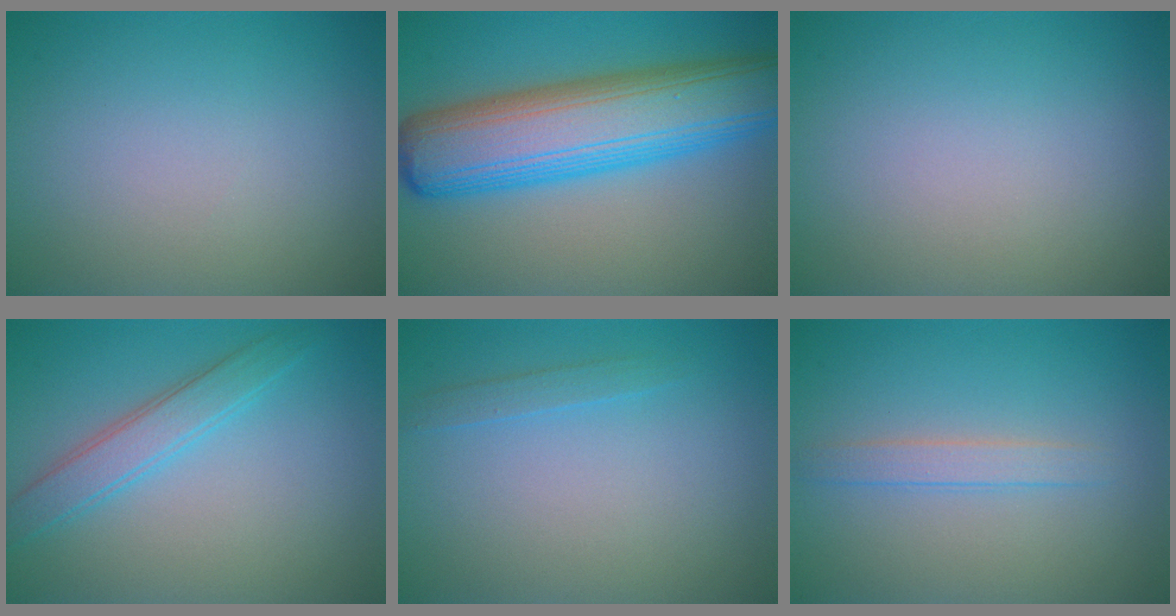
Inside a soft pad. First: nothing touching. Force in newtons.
{"total": 11.9, "press": 11.9, "slide": 0.2}
{"total": 0.0}
{"total": 3.0, "press": 3.0, "slide": 0.1}
{"total": 1.0, "press": 1.0, "slide": 0.1}
{"total": 1.7, "press": 1.7, "slide": 0.1}